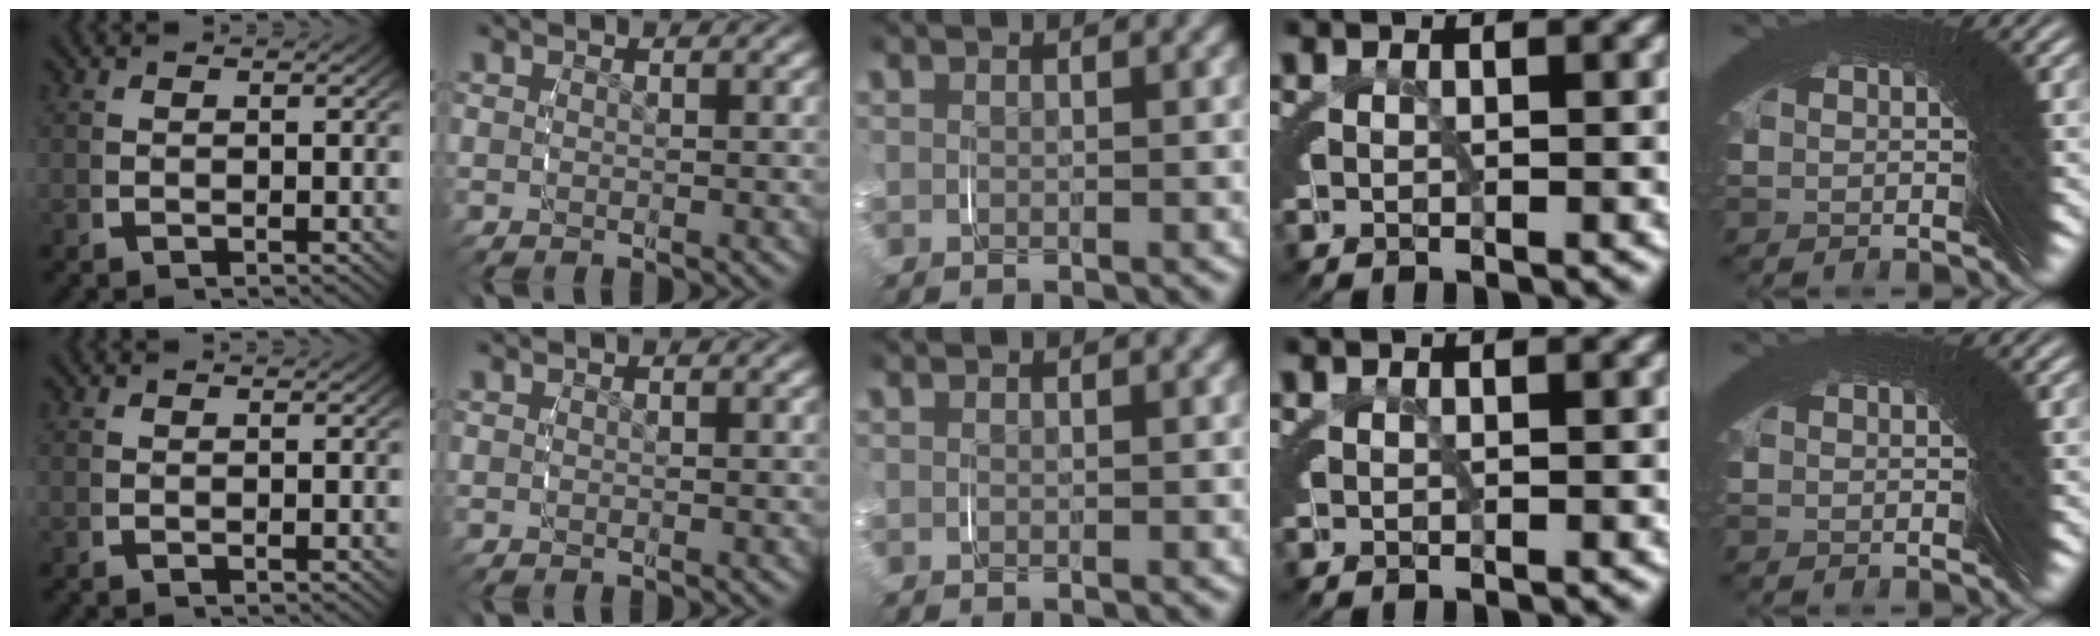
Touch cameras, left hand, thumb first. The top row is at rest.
{}